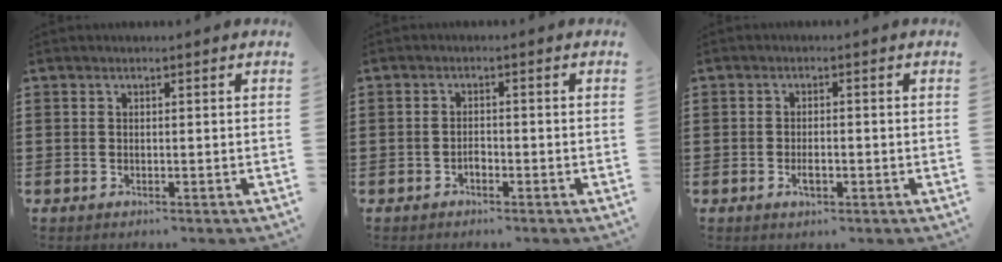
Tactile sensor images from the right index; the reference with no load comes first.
{"total": 1.4, "force": [-1.0, 0.7, 0.7], "torque": [-0.016, 0.001, -0.019]}
{"total": 2.2, "force": [-0.7, 0.9, 1.9], "torque": [-0.035, 0.003, -0.012]}